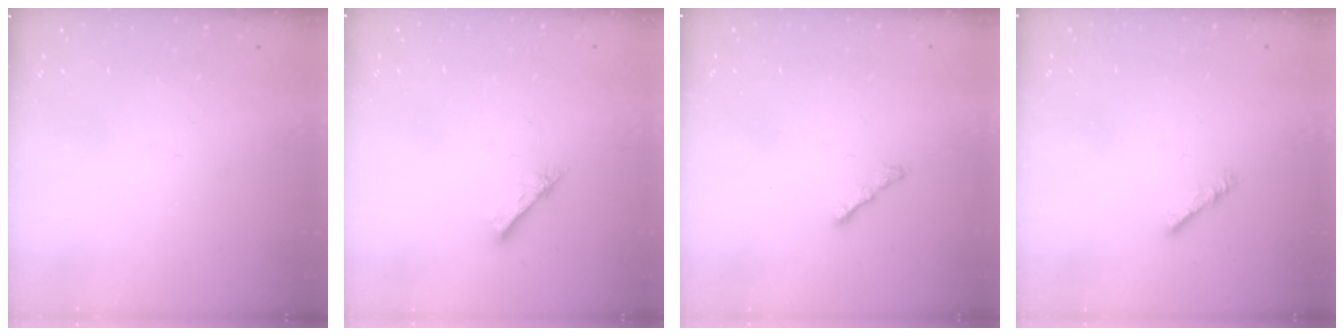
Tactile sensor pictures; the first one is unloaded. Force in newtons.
{"total": 2.1, "press": 2.1, "slide": 0.2}
{"total": 2.3, "press": 2.2, "slide": 0.7}
{"total": 2.3, "press": 2.3, "slide": 0.4}